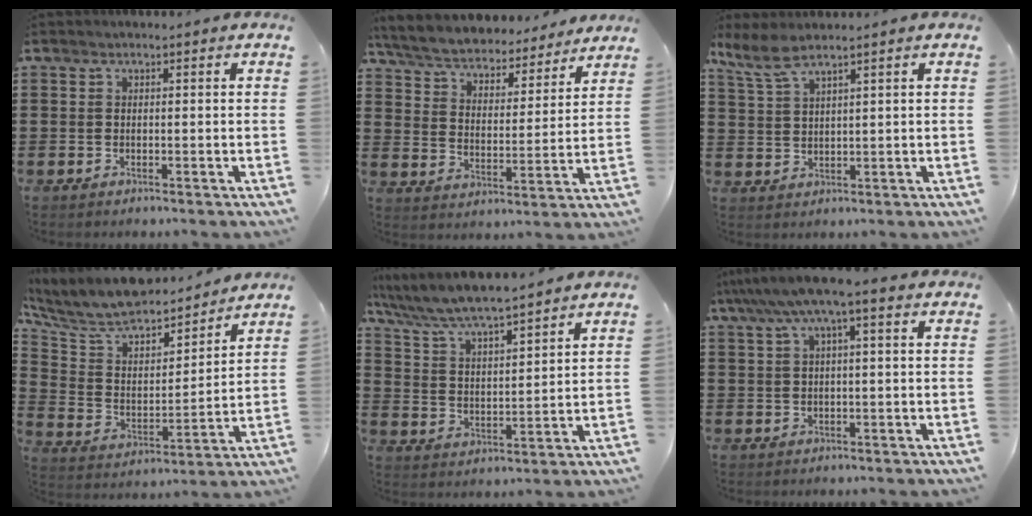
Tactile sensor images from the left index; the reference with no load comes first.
{"total": 5.5, "force": [5.3, 0.6, 1.1], "torque": [-0.048, -0.040, 0.089]}
{"total": 4.6, "force": [3.3, 0.6, 3.0], "torque": [-0.069, -0.001, 0.062]}
{"total": 9.3, "force": [8.2, 2.3, 3.6], "torque": [-0.111, -0.059, 0.141]}
{"total": 6.1, "force": [5.7, 0.1, 2.1], "torque": [-0.068, -0.035, 0.095]}
{"total": 5.0, "force": [2.0, 0.2, 4.6], "torque": [-0.092, 0.001, 0.032]}